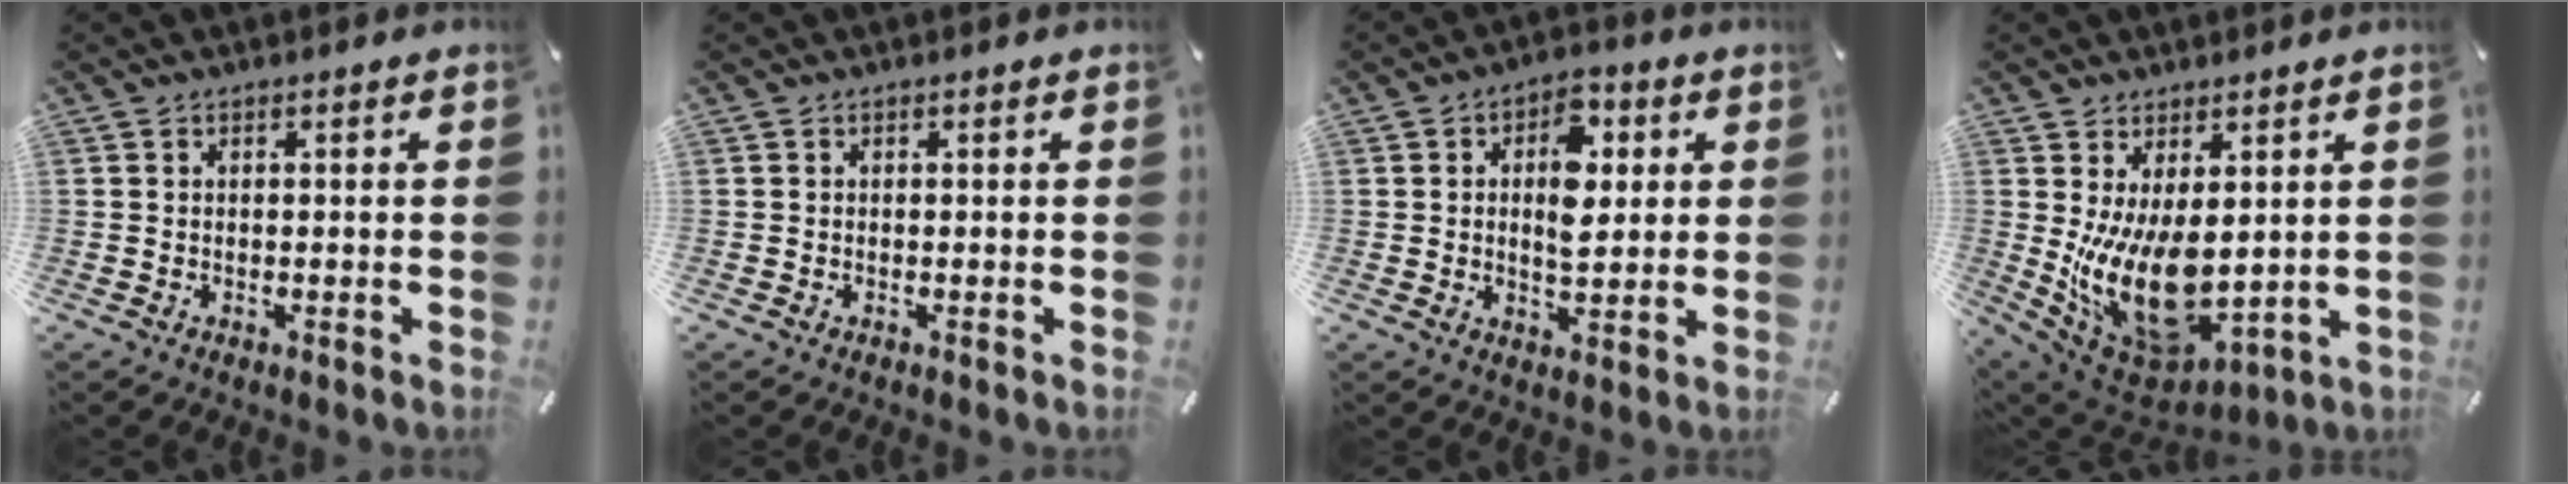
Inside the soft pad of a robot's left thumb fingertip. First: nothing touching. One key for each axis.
{"total": 0.0}
{"total": 10.3, "fx": 2.2, "fy": 6.4, "fz": 7.8, "tx": -0.100, "ty": -0.005, "tz": 0.033}
{"total": 15.2, "fx": 1.0, "fy": 9.0, "fz": 12.2, "tx": -0.241, "ty": -0.038, "tz": 0.034}